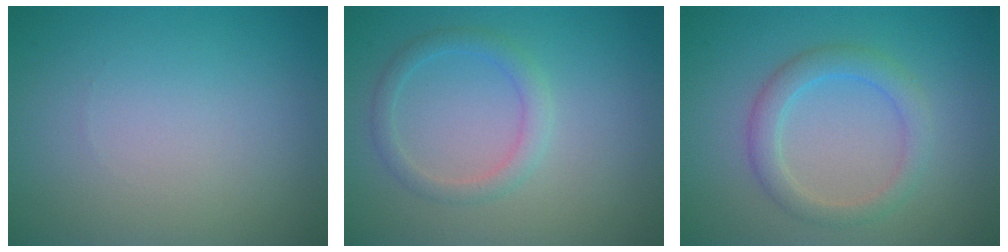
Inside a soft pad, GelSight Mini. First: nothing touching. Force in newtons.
{"total": 2.0, "press": 2.0, "slide": 0.1}
{"total": 1.9, "press": 1.9, "slide": 0.2}